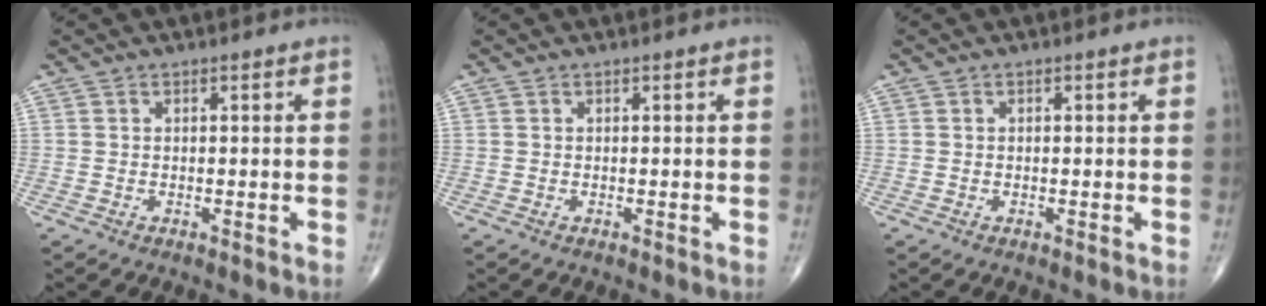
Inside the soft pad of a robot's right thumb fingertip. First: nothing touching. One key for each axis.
{"total": 0.0}
{"total": 0.6, "fx": 0.1, "fy": 0.2, "fz": 0.5, "tx": -0.014, "ty": 0.003, "tz": 0.004}